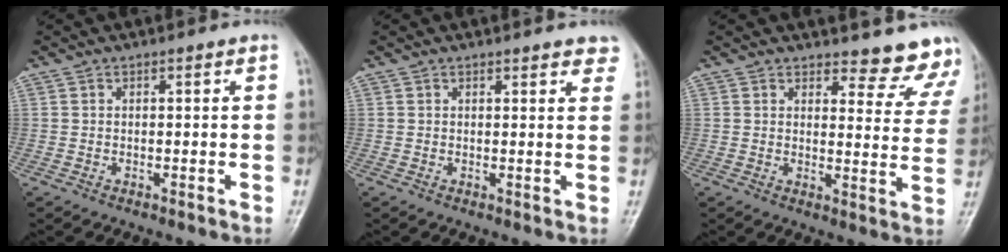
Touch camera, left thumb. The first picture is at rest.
{"total": 4.5, "force": [3.8, 1.5, 1.9], "torque": [0.003, -0.010, 0.035]}
{"total": 10.5, "force": [10.0, 3.1, 0.9], "torque": [0.036, -0.089, 0.094]}